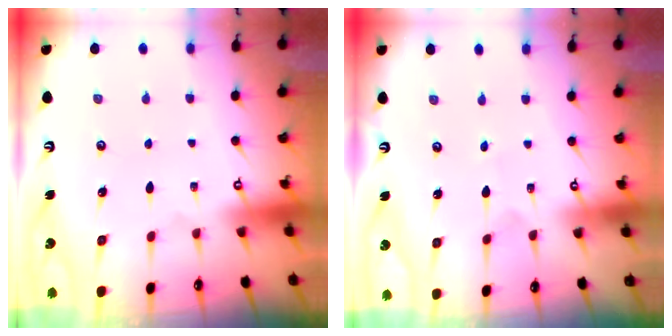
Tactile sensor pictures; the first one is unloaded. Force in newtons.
{"total": 1.2, "press": 1.2, "slide": 0.1}